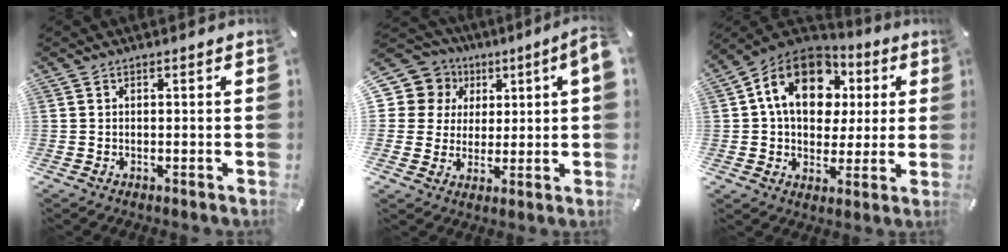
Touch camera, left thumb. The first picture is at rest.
{"total": 9.8, "force": [2.9, 8.8, 3.0], "torque": [-0.068, -0.013, 0.058]}
{"total": 17.2, "force": [5.2, 12.9, 10.1], "torque": [-0.182, -0.008, 0.097]}